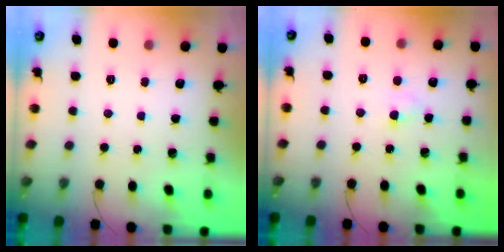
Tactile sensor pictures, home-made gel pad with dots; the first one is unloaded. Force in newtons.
{"total": 2.4, "press": 2.2, "slide": 1.0}